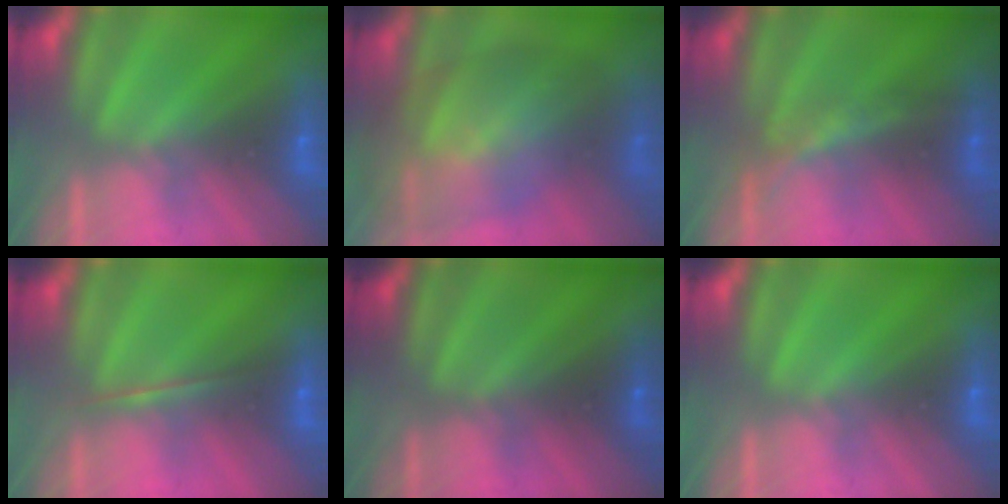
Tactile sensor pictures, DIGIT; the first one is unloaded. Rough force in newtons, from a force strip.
{"total": 9.4}
{"total": 1.6}
{"total": 1.7}
{"total": 2.0}
{"total": 0.0}